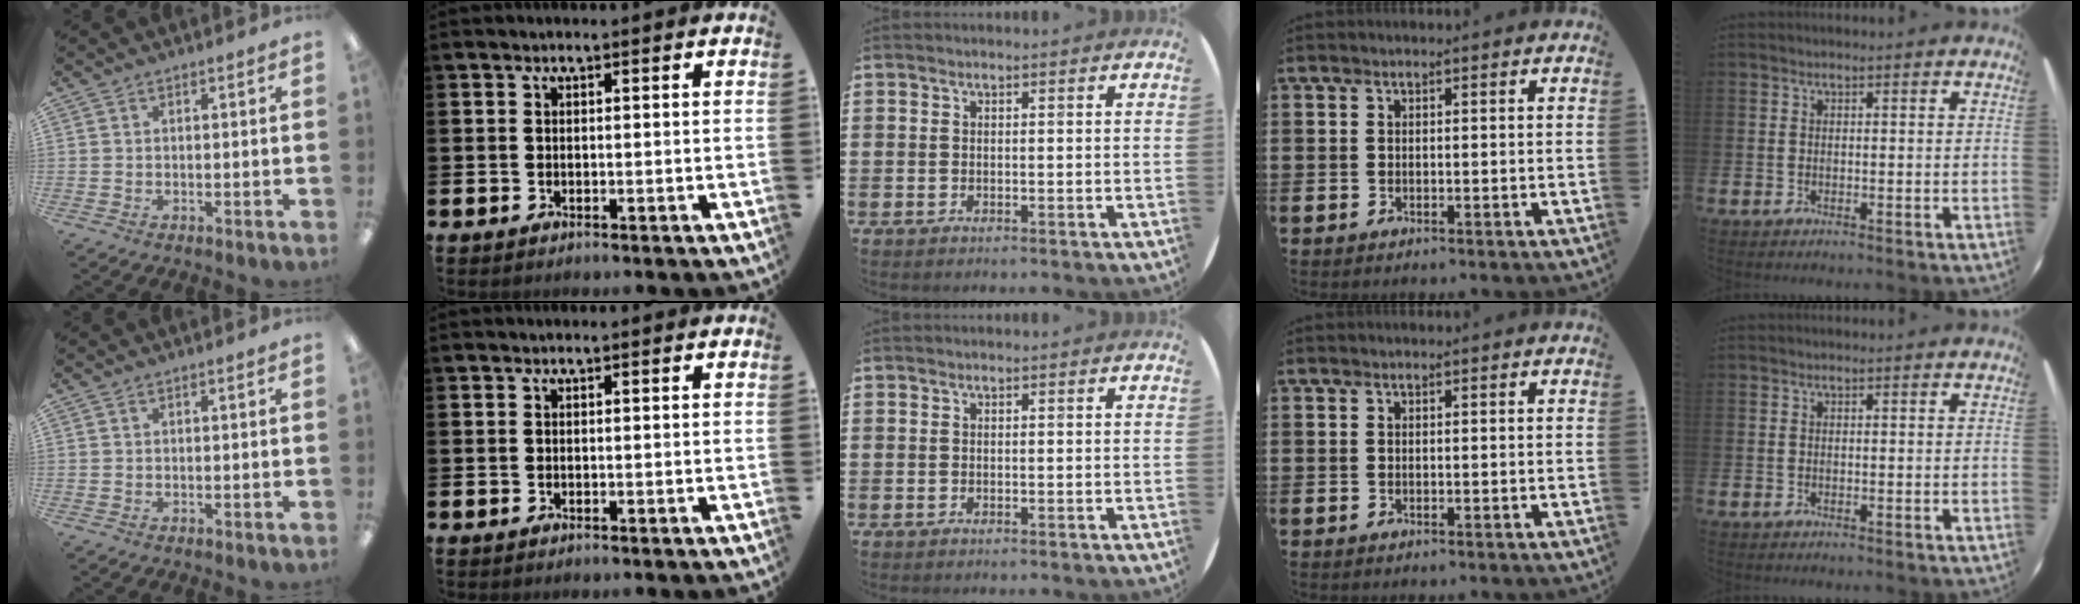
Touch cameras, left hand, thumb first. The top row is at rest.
{}